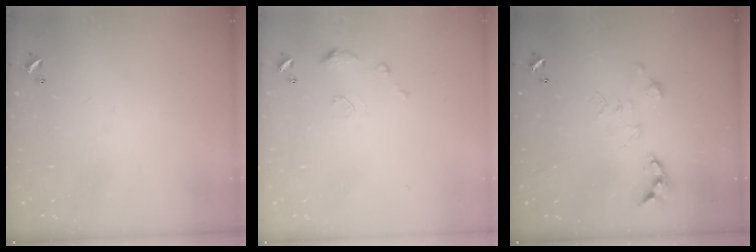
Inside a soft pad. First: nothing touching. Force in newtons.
{"total": 6.4, "press": 6.4, "slide": 0.7}
{"total": 0.0}